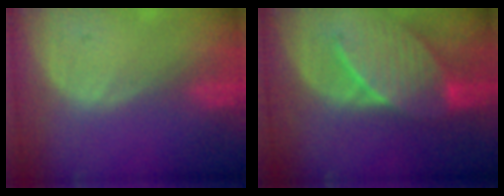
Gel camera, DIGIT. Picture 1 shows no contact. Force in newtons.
{"total": 8.5, "press": 8.3, "slide": 1.5}